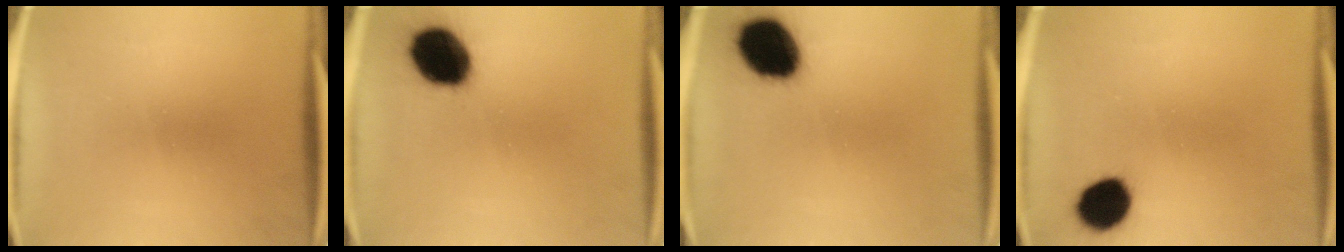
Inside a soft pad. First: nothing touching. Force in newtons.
{"total": 15.4}
{"total": 16.0}
{"total": 9.3}